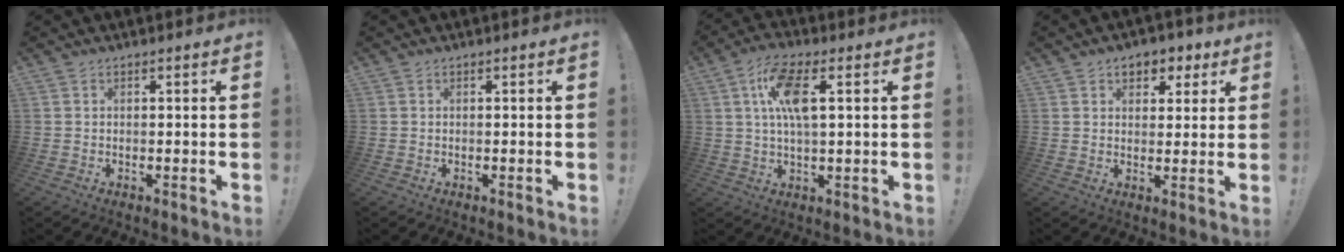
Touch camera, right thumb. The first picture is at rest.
{"total": 0.0}
{"total": 11.4, "force": [3.1, 4.3, 10.0], "torque": [-0.181, 0.002, 0.054]}
{"total": 5.6, "force": [2.9, 4.3, 2.2], "torque": [-0.020, -0.015, 0.051]}